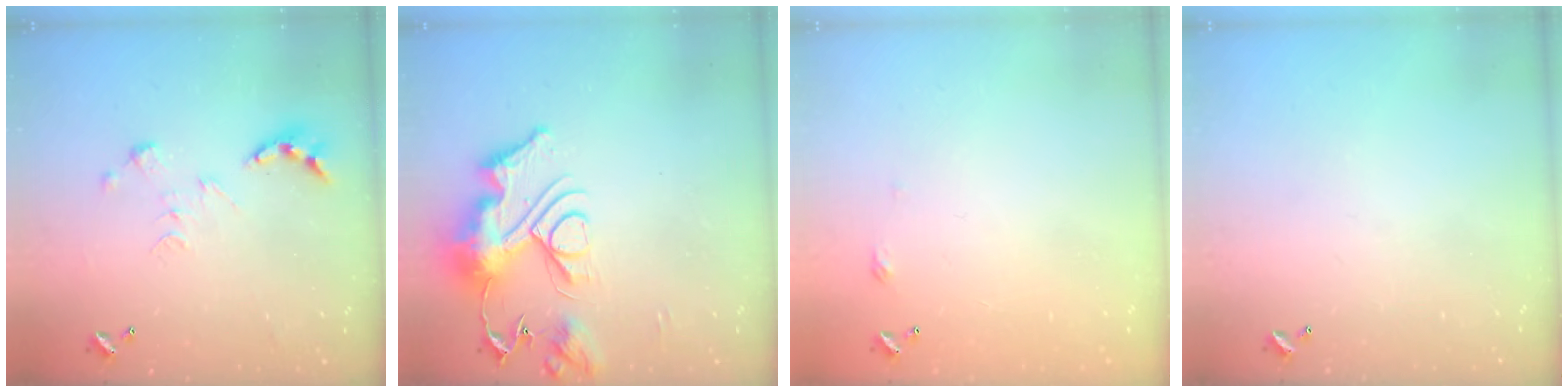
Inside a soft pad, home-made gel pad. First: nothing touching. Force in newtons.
{"total": 17.1, "press": 17.1, "slide": 1.7}
{"total": 2.7, "press": 2.6, "slide": 0.4}
{"total": 0.0}